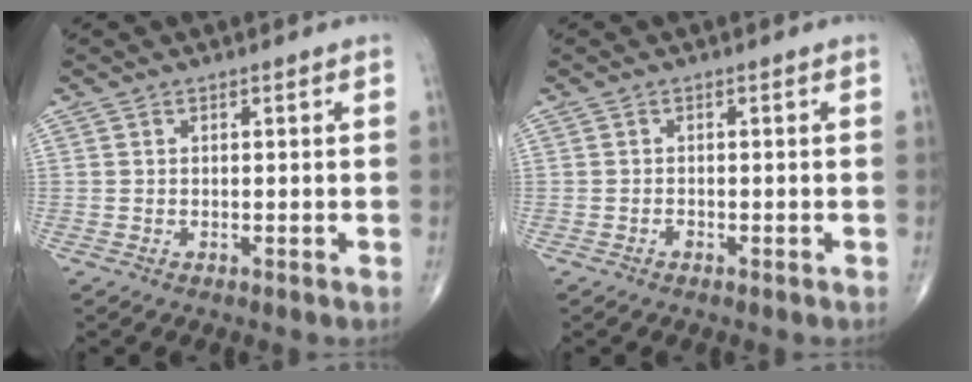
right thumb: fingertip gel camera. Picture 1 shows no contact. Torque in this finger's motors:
{"motor_torque": [0.02, -0.12, -0.03, -0.12, 0.02]}